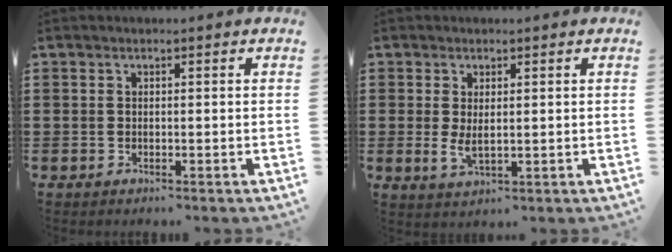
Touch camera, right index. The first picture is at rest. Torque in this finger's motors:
{"motor_torque": [0.95, 1.19, 0.08, 0.02]}